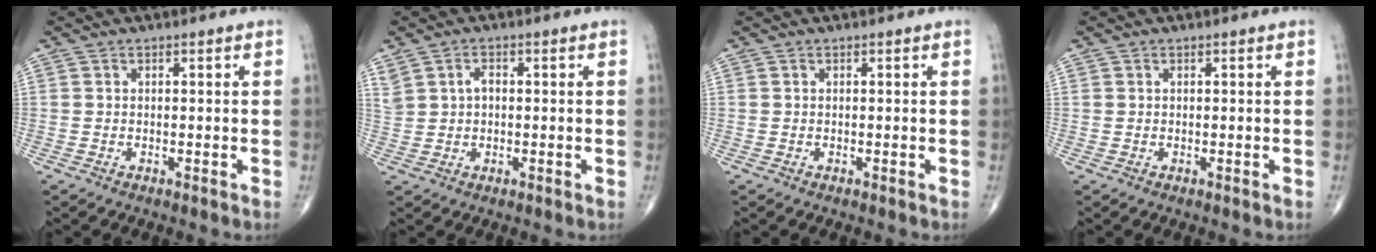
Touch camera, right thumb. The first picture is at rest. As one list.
[{"total": 4.1, "force": [1.2, 2.8, 2.7], "torque": [-0.055, 0.009, 0.028]}, {"total": 0.0}, {"total": 0.0}]